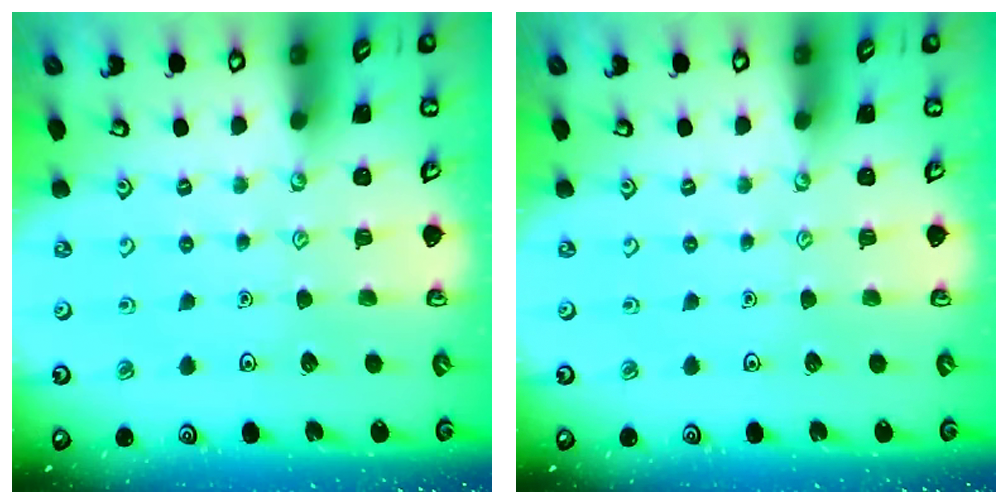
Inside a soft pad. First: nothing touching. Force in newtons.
{"total": 0.0}